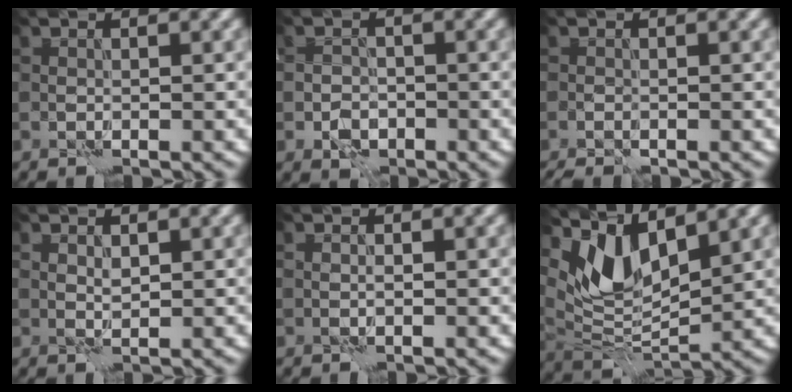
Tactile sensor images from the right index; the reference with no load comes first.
{"total": 2.2, "force": [-1.2, 1.5, 1.0], "torque": [-0.014, 0.002, -0.023]}
{"total": 1.3, "force": [-1.2, 0.2, 0.5], "torque": [-0.011, 0.000, -0.025]}
{"total": 0.6, "force": [0.4, 0.2, 0.4], "torque": [-0.010, -0.001, 0.009]}
{"total": 0.0}
{"total": 6.4, "force": [4.2, 2.5, 4.2], "torque": [-0.088, -0.010, 0.083]}